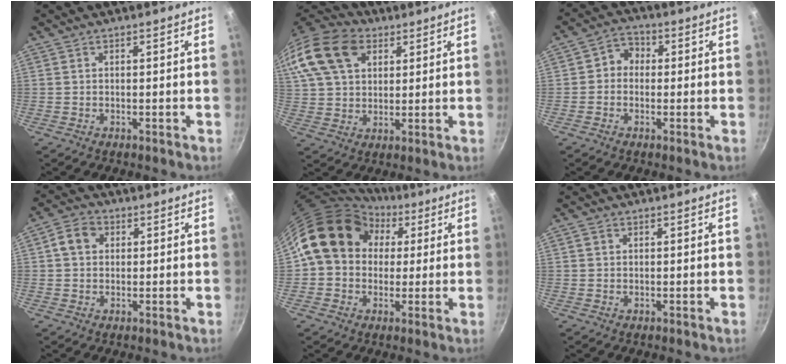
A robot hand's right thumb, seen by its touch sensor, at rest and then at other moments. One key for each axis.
{"total": 20.9, "fx": 8.8, "fy": 14.6, "fz": 12.1, "tx": -0.253, "ty": 0.018, "tz": 0.157}
{"total": 4.7, "fx": 0.1, "fy": 4.2, "fz": 2.3, "tx": -0.009, "ty": 0.011, "tz": -0.014}
{"total": 5.2, "fx": 1.2, "fy": 4.2, "fz": 2.8, "tx": -0.033, "ty": 0.008, "tz": 0.010}
{"total": 15.2, "fx": 4.2, "fy": 12.5, "fz": 7.6, "tx": -0.093, "ty": 0.024, "tz": 0.056}
{"total": 1.0, "fx": 0.4, "fy": 0.8, "fz": 0.4, "tx": -0.005, "ty": 0.001, "tz": 0.004}